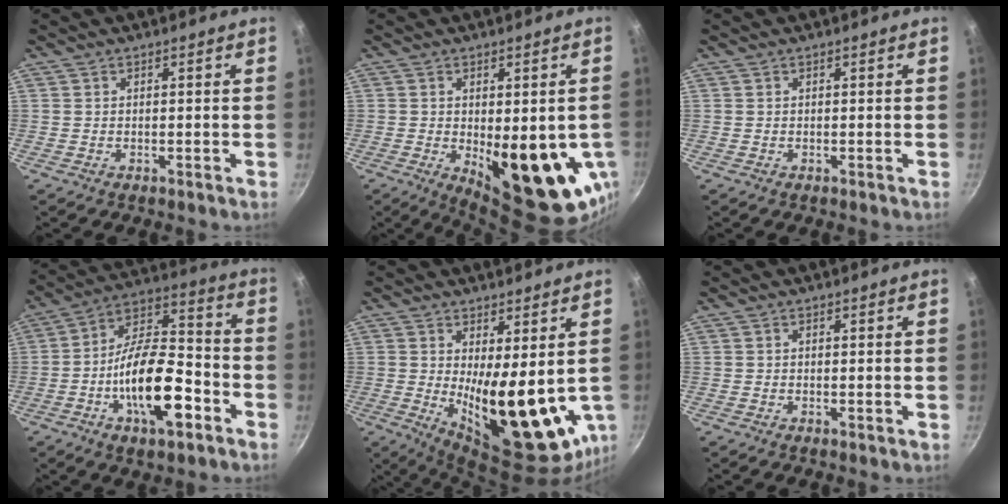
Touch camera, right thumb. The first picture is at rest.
{"total": 17.1, "force": [-2.9, 7.1, 15.2], "torque": [-0.171, -0.027, -0.021]}
{"total": 0.0}
{"total": 18.4, "force": [-6.7, 8.1, 15.1], "torque": [-0.236, 0.050, -0.122]}
{"total": 17.8, "force": [0.5, 6.6, 16.5], "torque": [-0.214, -0.037, 0.030]}
{"total": 0.0}